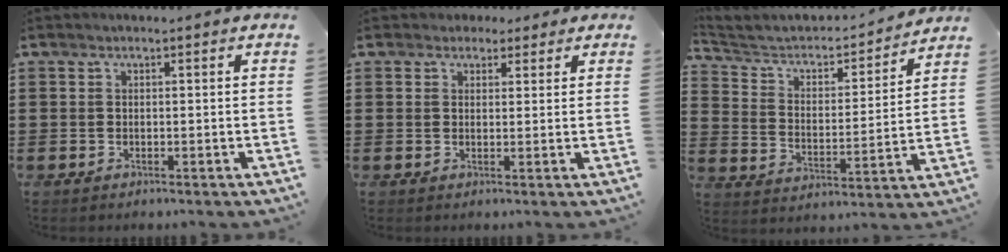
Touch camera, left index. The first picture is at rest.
{"total": 2.3, "force": [1.7, 1.5, 0.2], "torque": [-0.004, 0.008, 0.030]}
{"total": 4.2, "force": [3.6, 1.8, 1.5], "torque": [-0.054, -0.028, 0.050]}